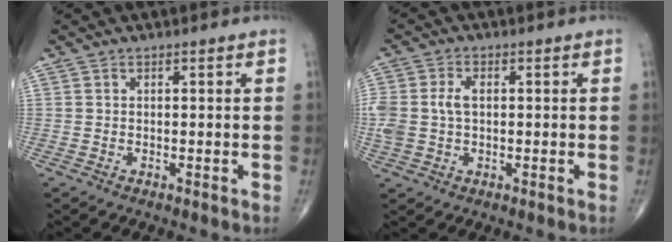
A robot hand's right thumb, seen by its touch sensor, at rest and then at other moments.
{"total": 6.4, "force": [0.4, 4.2, 4.8], "torque": [-0.119, 0.017, 0.011]}